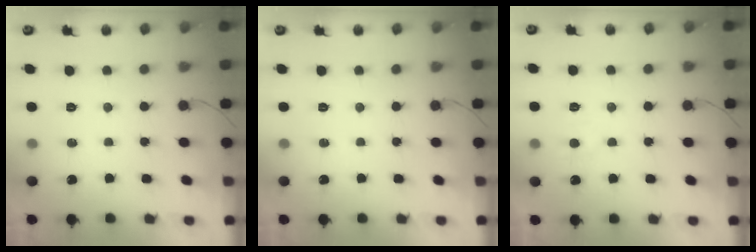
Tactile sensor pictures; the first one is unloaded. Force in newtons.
{"total": 0.0}
{"total": 4.4, "press": 4.4, "slide": 0.3}